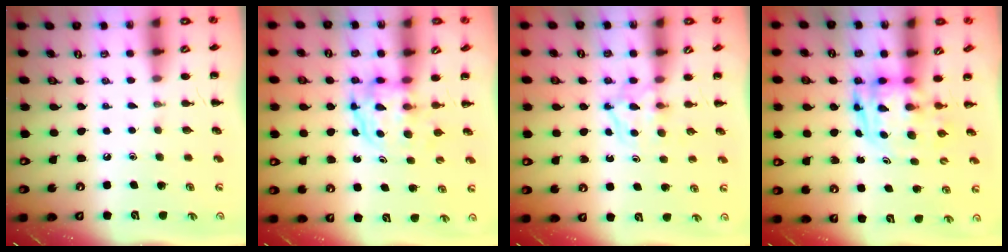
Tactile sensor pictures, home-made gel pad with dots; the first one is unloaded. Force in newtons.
{"total": 3.8, "press": 3.8, "slide": 0.3}
{"total": 4.5, "press": 4.4, "slide": 0.4}
{"total": 3.4, "press": 3.3, "slide": 0.7}